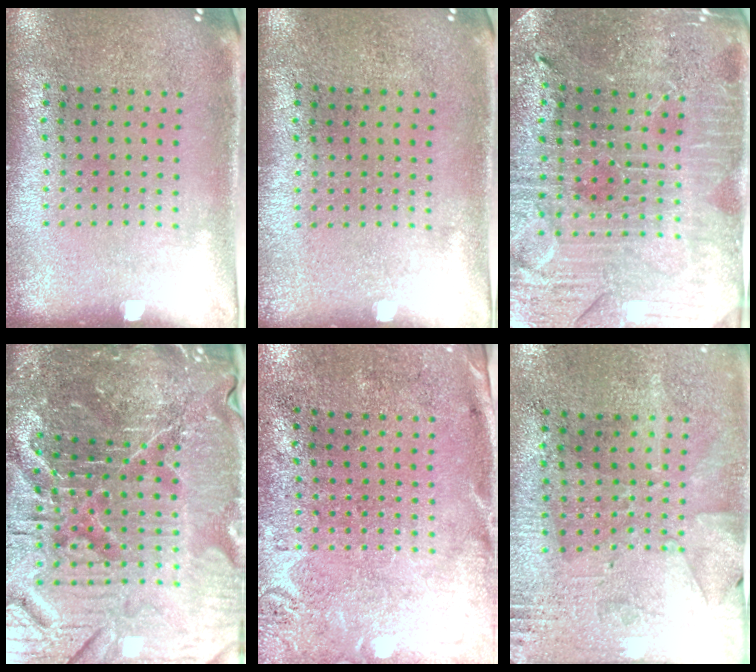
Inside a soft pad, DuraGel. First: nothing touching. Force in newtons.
{"total": 0.0}
{"total": 3.3, "press": 3.2, "slide": 0.5}
{"total": 7.3, "press": 6.5, "slide": 3.4}
{"total": 2.8, "press": 2.2, "slide": 1.8}
{"total": 2.7, "press": 2.3, "slide": 1.5}